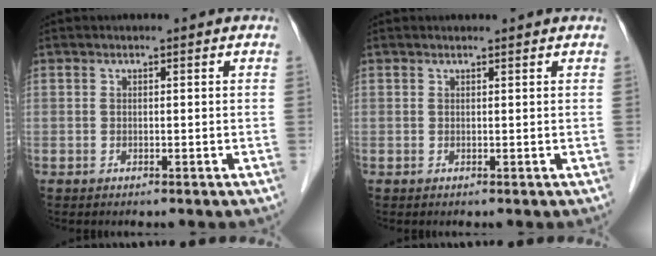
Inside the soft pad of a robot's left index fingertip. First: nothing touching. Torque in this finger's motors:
{"motor_torque": [0.18, -0.09, 0.01, 0.01]}